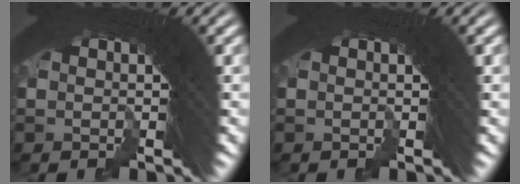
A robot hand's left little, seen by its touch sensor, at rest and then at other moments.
{"total": 0.0}